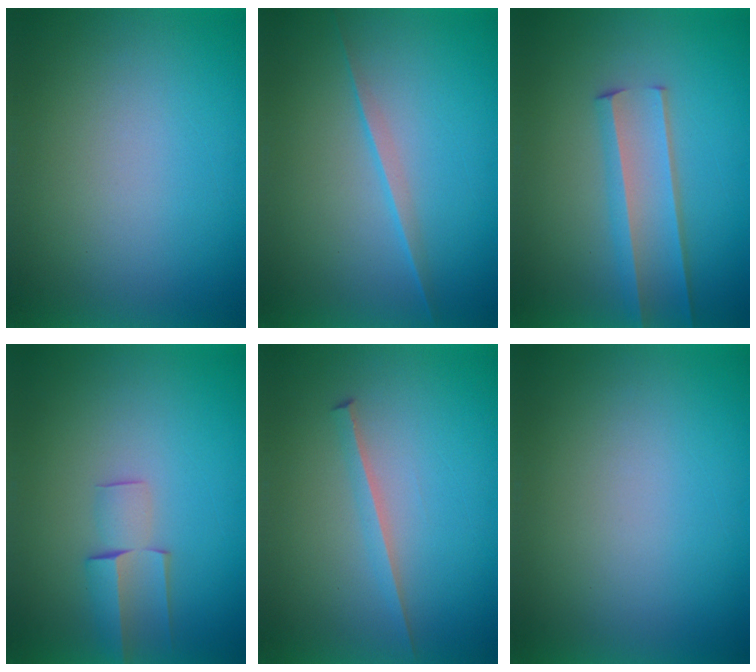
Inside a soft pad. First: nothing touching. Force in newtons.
{"total": 2.1}
{"total": 3.1}
{"total": 2.5}
{"total": 1.8}
{"total": 0.0}